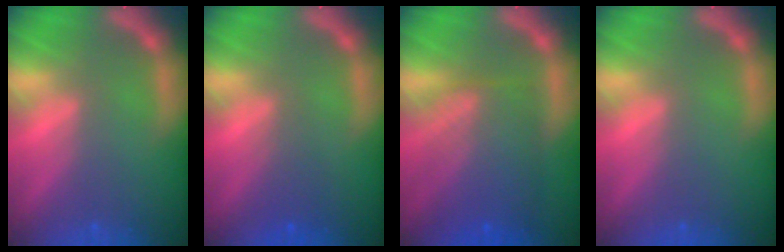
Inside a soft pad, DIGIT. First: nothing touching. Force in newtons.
{"total": 2.0}
{"total": 8.1}
{"total": 0.0}